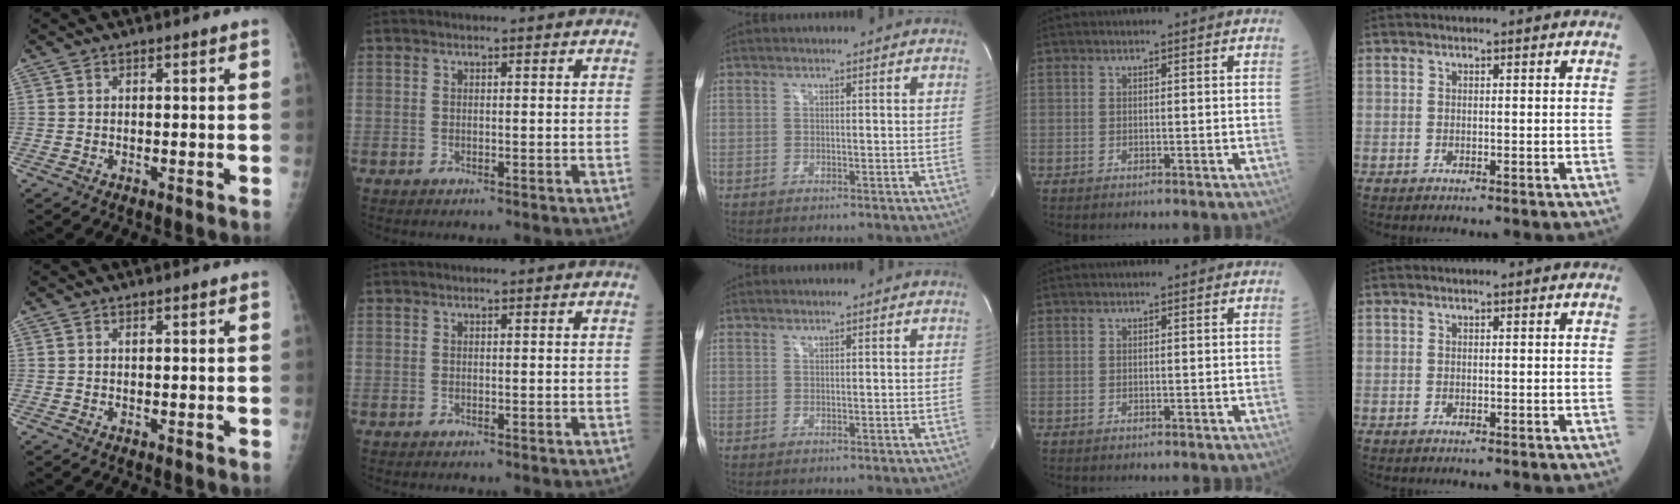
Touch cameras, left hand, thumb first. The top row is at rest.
{}